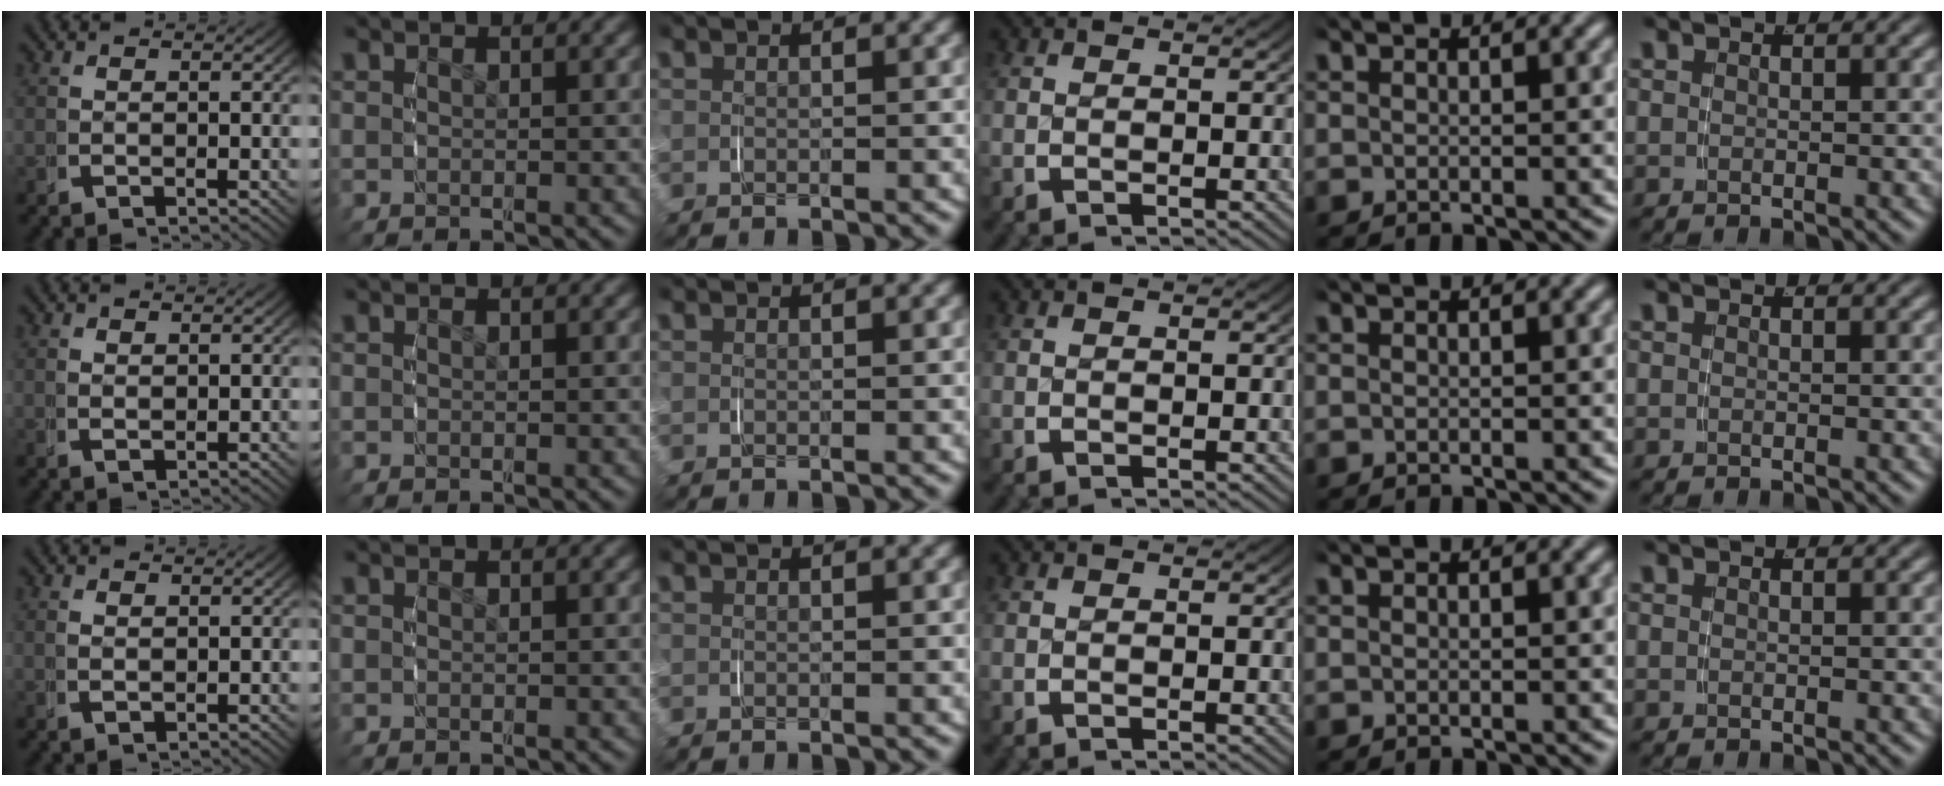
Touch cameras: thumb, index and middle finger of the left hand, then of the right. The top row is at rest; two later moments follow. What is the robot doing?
{"motion": "grasp_and_lifting", "object": "napkin"}